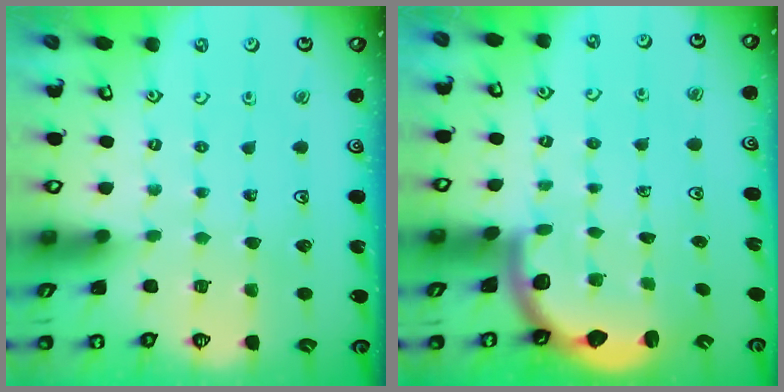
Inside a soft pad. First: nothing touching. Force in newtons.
{"total": 2.5, "press": 2.2, "slide": 1.1}